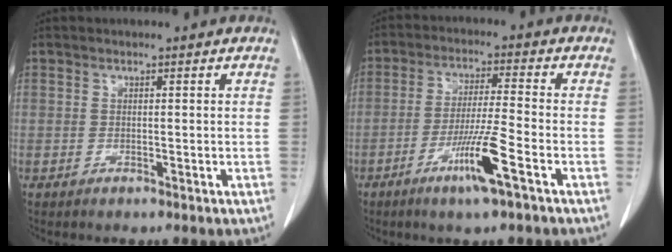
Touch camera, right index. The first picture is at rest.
{"total": 8.4, "force": [-4.1, -0.6, 7.3], "torque": [-0.136, -0.013, -0.076]}